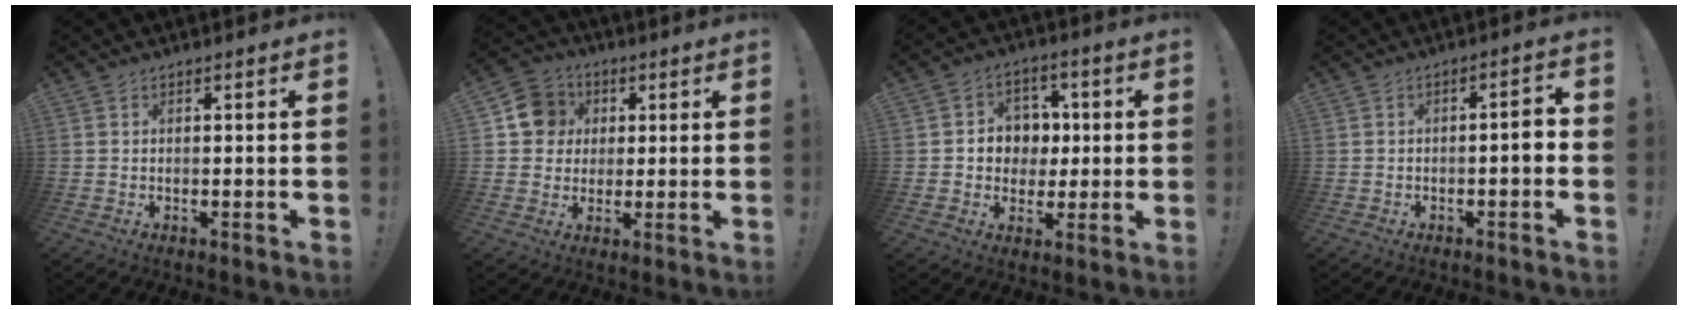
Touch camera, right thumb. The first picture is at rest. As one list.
[{"total": 10.8, "force": [2.3, 10.0, 3.2], "torque": [-0.035, 0.001, 0.050]}, {"total": 8.8, "force": [-0.1, 8.4, 2.5], "torque": [-0.024, 0.001, 0.007]}, {"total": 3.8, "force": [-1.5, 0.7, 3.4], "torque": [-0.059, 0.008, -0.026]}]